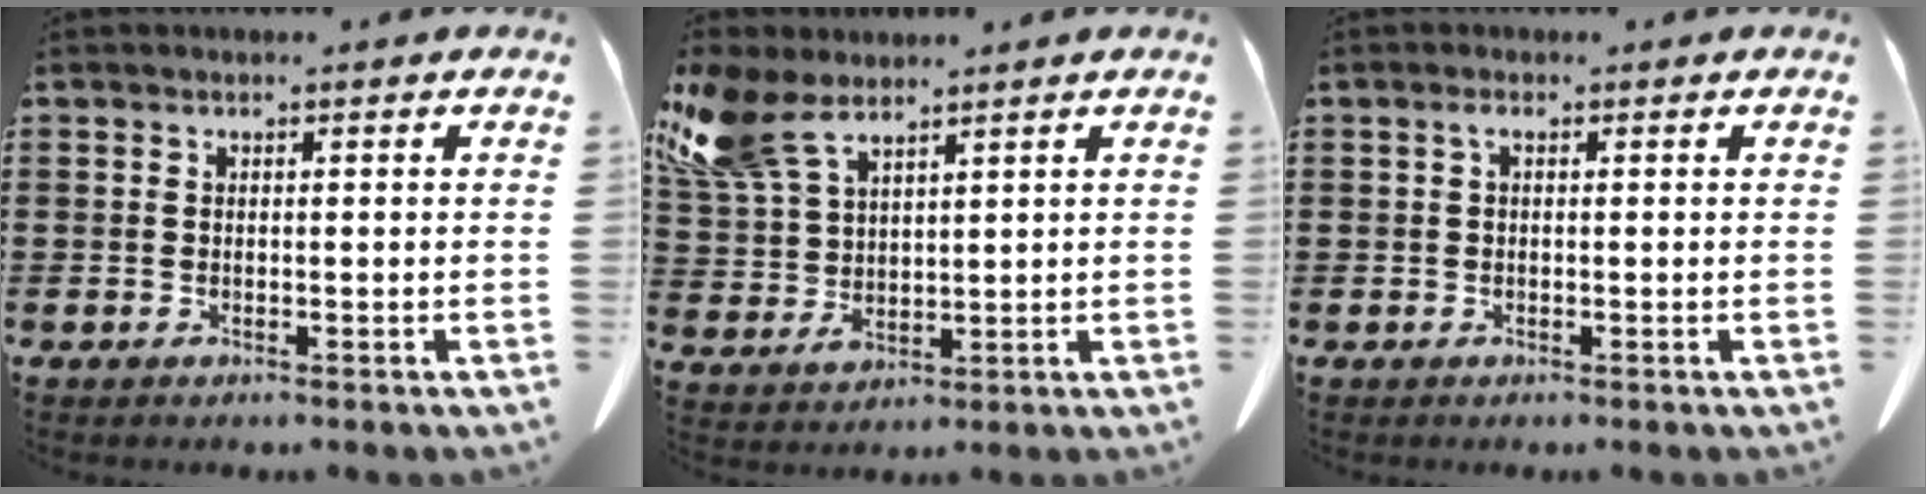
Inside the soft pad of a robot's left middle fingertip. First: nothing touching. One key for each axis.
{"total": 8.9, "fx": 5.9, "fy": 4.1, "fz": 5.3, "tx": -0.137, "ty": -0.009, "tz": 0.112}
{"total": 1.1, "fx": 0.1, "fy": 0.4, "fz": 1.1, "tx": -0.022, "ty": 0.004, "tz": 0.000}